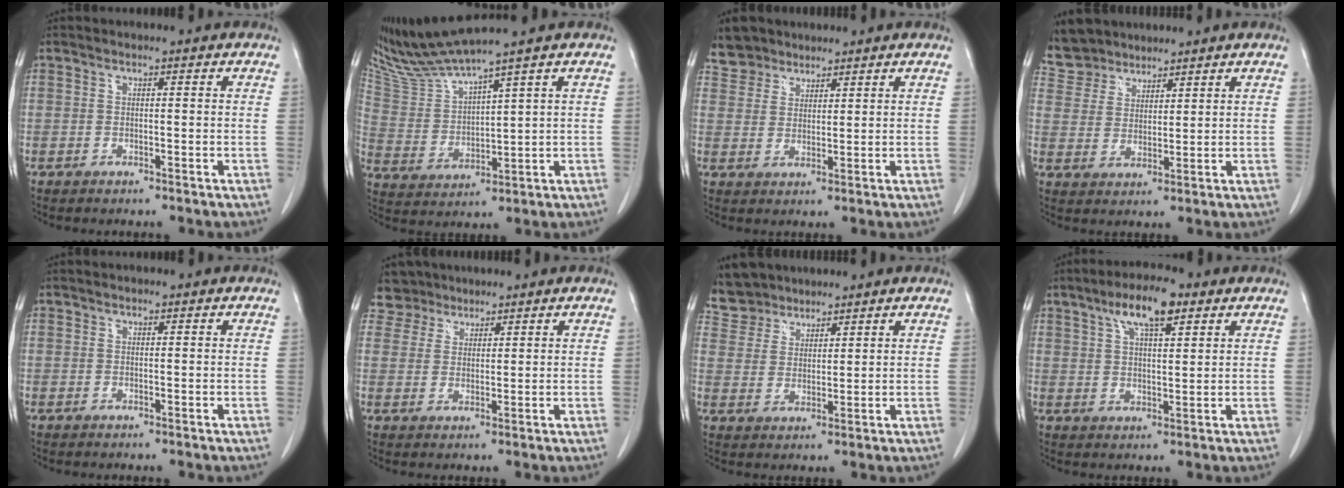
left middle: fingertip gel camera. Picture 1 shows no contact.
{"total": 7.7, "force": [7.2, -2.0, 2.0], "torque": [-0.062, -0.008, 0.159]}
{"total": 5.1, "force": [4.2, 2.9, 0.2], "torque": [-0.006, 0.012, 0.079]}
{"total": 6.3, "force": [5.6, 2.9, 0.1], "torque": [-0.010, 0.014, 0.116]}
{"total": 0.0}
{"total": 4.1, "force": [3.3, 2.2, -0.7], "torque": [0.016, 0.006, 0.062]}
{"total": 6.2, "force": [5.5, 2.8, 0.0], "torque": [-0.007, 0.013, 0.113]}
{"total": 8.0, "force": [4.6, 2.0, 6.2], "torque": [-0.117, 0.013, 0.080]}